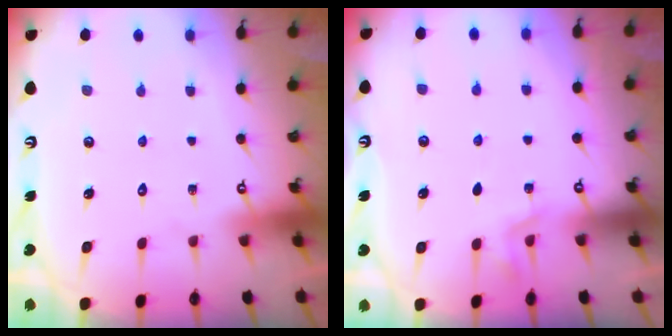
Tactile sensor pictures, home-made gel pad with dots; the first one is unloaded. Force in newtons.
{"total": 2.5, "press": 1.7, "slide": 1.7}